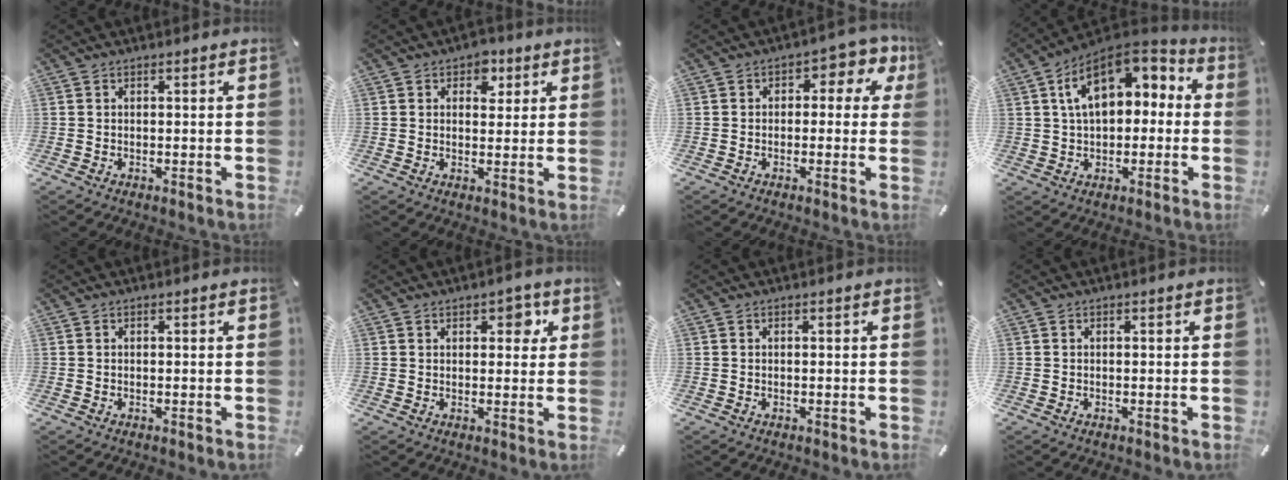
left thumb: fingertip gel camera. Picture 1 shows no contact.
{"total": 5.2, "force": [2.5, 3.7, 2.6], "torque": [-0.013, -0.009, 0.035]}
{"total": 5.4, "force": [0.7, 3.6, 3.9], "torque": [-0.048, 0.003, 0.004]}
{"total": 13.0, "force": [4.7, 8.8, 8.4], "torque": [-0.143, -0.015, 0.087]}
{"total": 0.0}
{"total": 3.6, "force": [1.7, 2.3, 2.1], "torque": [-0.010, -0.010, 0.019]}
{"total": 0.0}
{"total": 0.0}